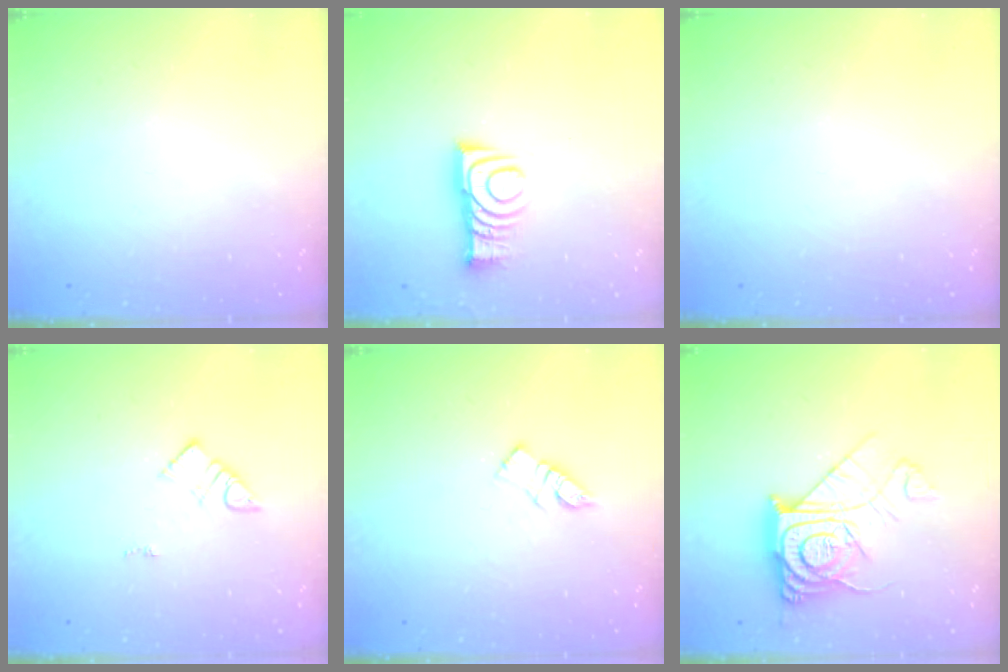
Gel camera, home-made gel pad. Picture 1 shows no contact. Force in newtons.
{"total": 9.3, "press": 9.3, "slide": 0.2}
{"total": 0.0}
{"total": 3.9, "press": 3.8, "slide": 0.4}
{"total": 7.5, "press": 7.4, "slide": 0.4}
{"total": 15.1, "press": 15.0, "slide": 1.4}